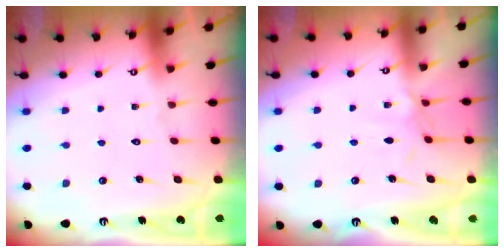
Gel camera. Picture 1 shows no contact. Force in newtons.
{"total": 4.2, "press": 4.2, "slide": 0.4}